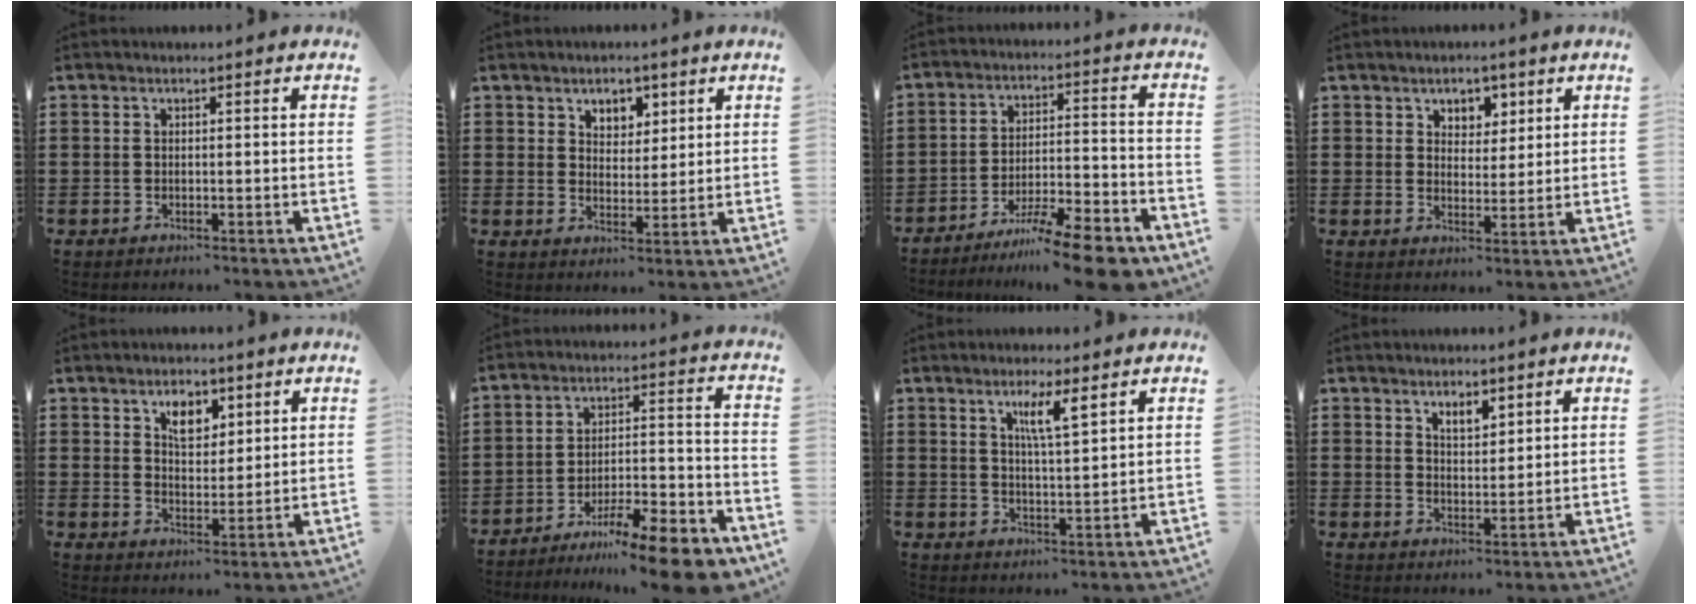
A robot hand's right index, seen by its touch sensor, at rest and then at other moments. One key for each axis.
{"total": 3.8, "fx": 2.6, "fy": 2.6, "fz": 0.9, "tx": -0.024, "ty": 0.010, "tz": 0.045}
{"total": 11.1, "fx": -8.9, "fy": 1.2, "fz": 6.5, "tx": -0.103, "ty": 0.022, "tz": -0.168}
{"total": 3.6, "fx": 2.3, "fy": 2.7, "fz": 0.7, "tx": -0.021, "ty": 0.010, "tz": 0.040}
{"total": 4.7, "fx": 2.7, "fy": 2.7, "fz": 2.7, "tx": -0.048, "ty": 0.004, "tz": 0.044}
{"total": 11.5, "fx": -9.4, "fy": 1.4, "fz": 6.5, "tx": -0.084, "ty": 0.031, "tz": -0.175}
{"total": 4.8, "fx": 2.6, "fy": 0.5, "fz": 3.9, "tx": -0.077, "ty": 0.001, "tz": 0.041}
{"total": 2.9, "fx": 2.3, "fy": 1.2, "fz": 1.3, "tx": -0.023, "ty": 0.001, "tz": 0.041}